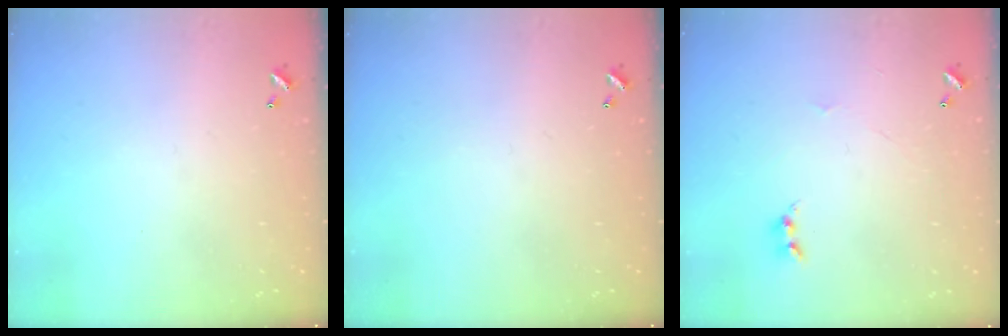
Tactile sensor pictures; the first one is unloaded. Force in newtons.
{"total": 0.0}
{"total": 2.1, "press": 2.0, "slide": 0.5}